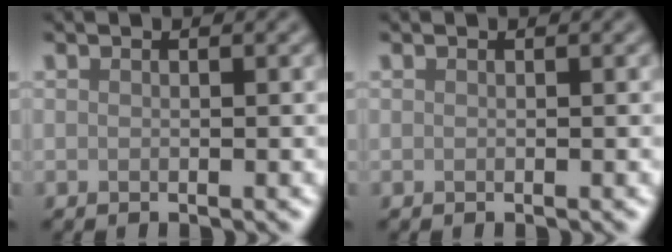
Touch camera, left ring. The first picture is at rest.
{"total": 0.0}